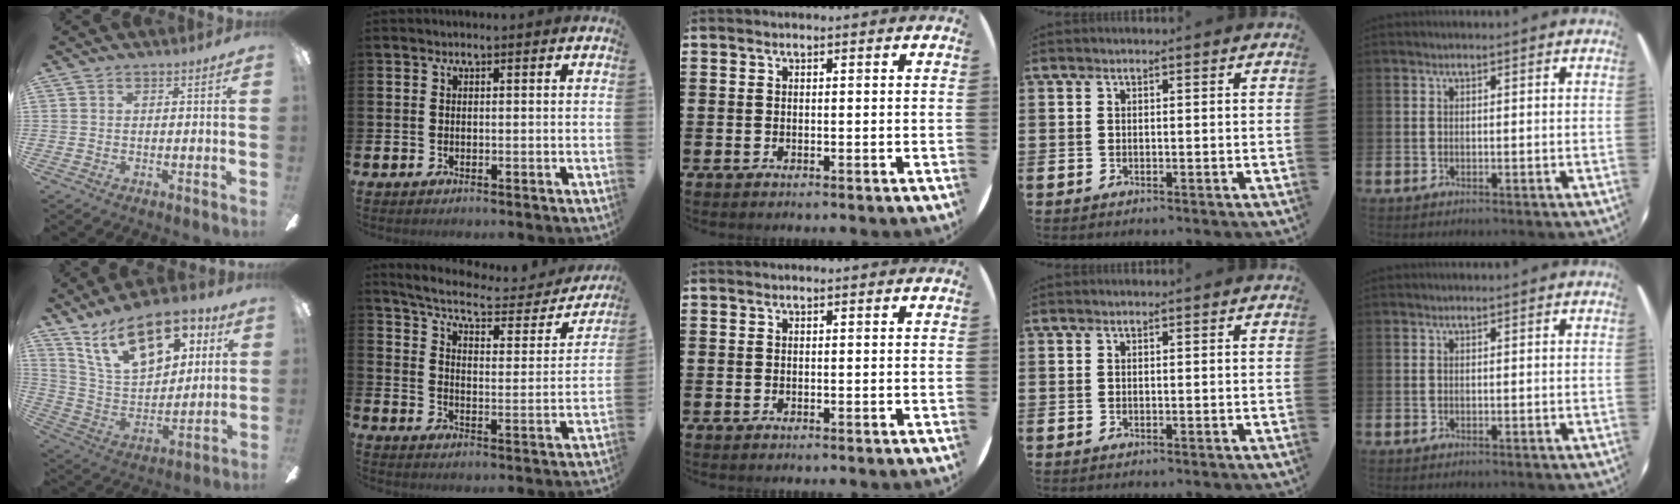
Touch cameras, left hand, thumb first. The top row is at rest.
{"thumb": {"total": 21.1, "force": [11.5, 11.2, 13.7], "torque": [-0.233, -0.040, 0.201]}, "index": {"total": 7.1, "force": [6.1, 1.8, 3.1], "torque": [-0.080, -0.042, 0.097]}}